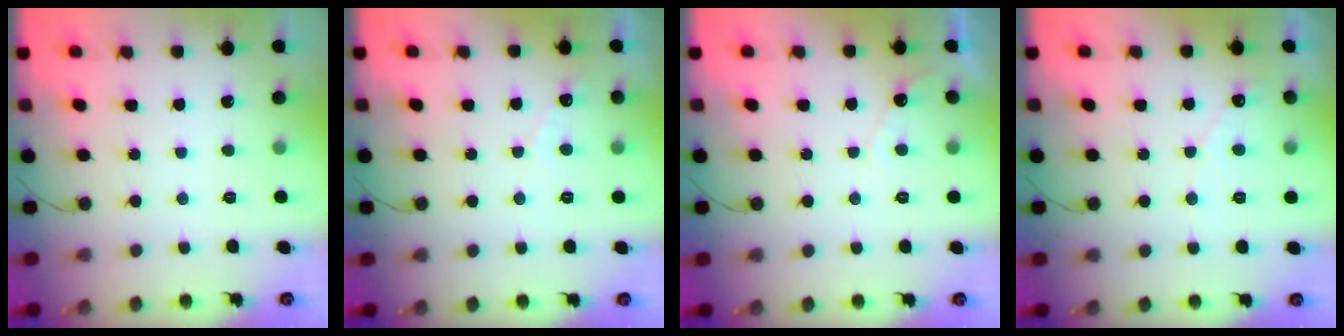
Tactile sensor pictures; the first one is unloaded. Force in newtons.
{"total": 2.6, "press": 2.6, "slide": 0.1}
{"total": 4.4, "press": 4.4, "slide": 0.2}
{"total": 3.2, "press": 3.2, "slide": 0.1}